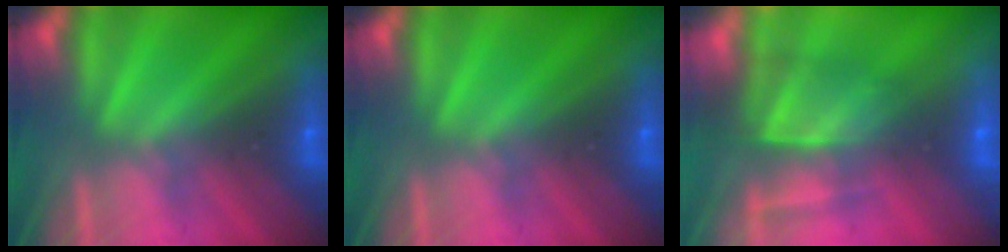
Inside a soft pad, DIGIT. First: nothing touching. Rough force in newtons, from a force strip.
{"total": 0.0}
{"total": 5.6}